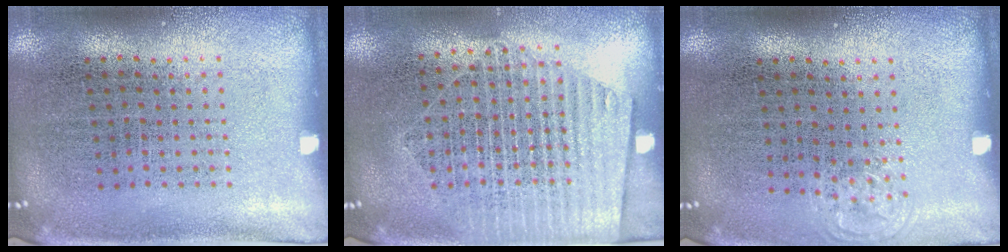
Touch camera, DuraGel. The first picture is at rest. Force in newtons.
{"total": 1.6, "press": 1.5, "slide": 0.7}
{"total": 0.5, "press": 0.5, "slide": 0.1}